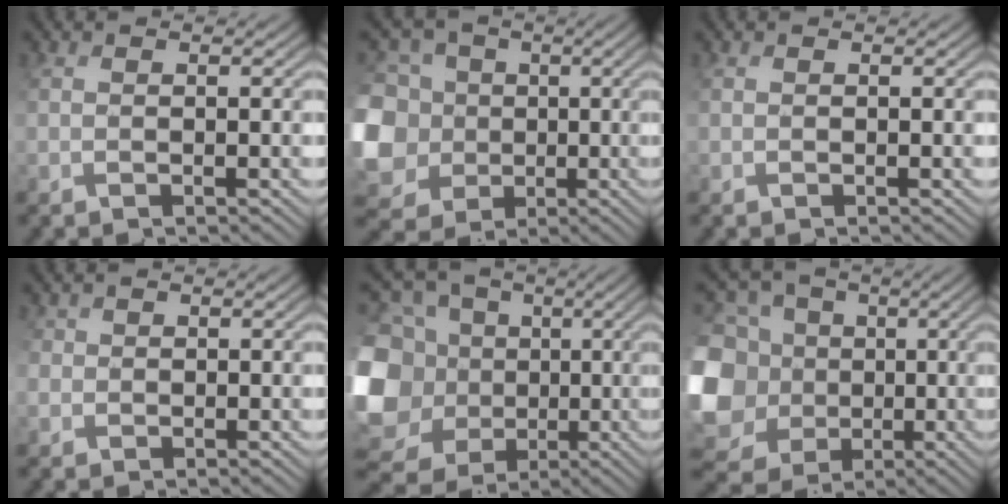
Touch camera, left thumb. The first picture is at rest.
{"total": 12.6, "force": [0.1, 11.5, 5.1], "torque": [-0.208, -0.012, -0.016]}
{"total": 0.0}
{"total": 1.4, "force": [-0.2, 1.3, -0.6], "torque": [0.004, -0.002, -0.007]}
{"total": 16.8, "force": [0.5, 15.0, 7.6], "torque": [-0.286, 0.003, 0.013]}
{"total": 14.9, "force": [0.6, 13.6, 6.3], "torque": [-0.259, -0.003, 0.000]}